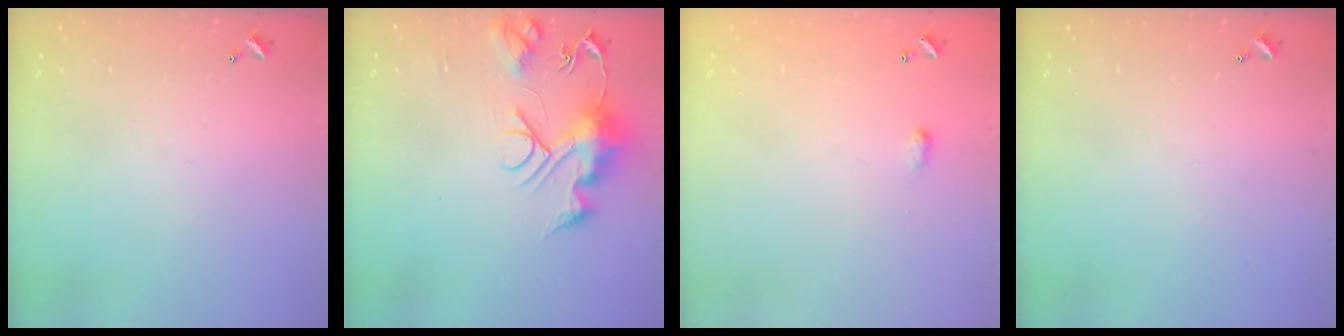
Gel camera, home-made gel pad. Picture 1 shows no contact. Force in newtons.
{"total": 10.7, "press": 10.7, "slide": 1.1}
{"total": 1.6, "press": 1.5, "slide": 0.4}
{"total": 0.0}